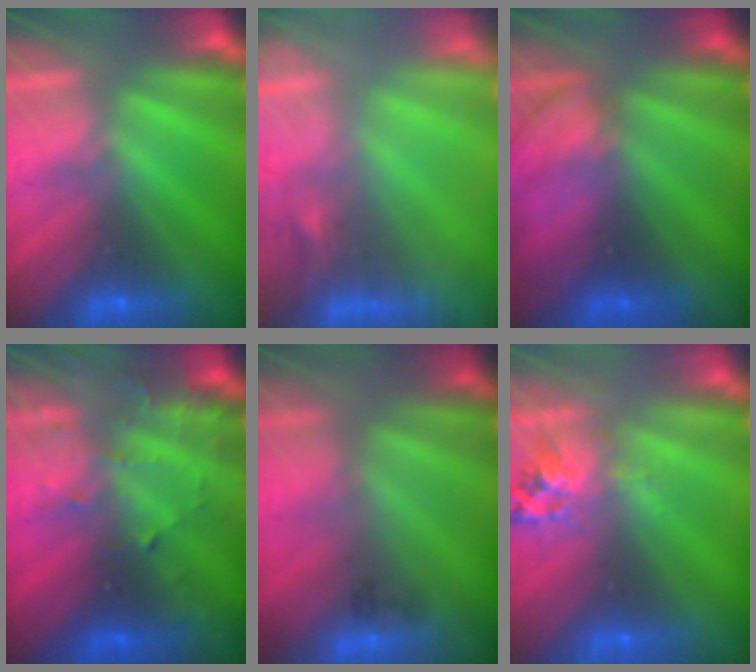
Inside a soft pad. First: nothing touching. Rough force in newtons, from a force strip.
{"total": 7.4}
{"total": 2.3}
{"total": 3.2}
{"total": 2.2}
{"total": 2.7}